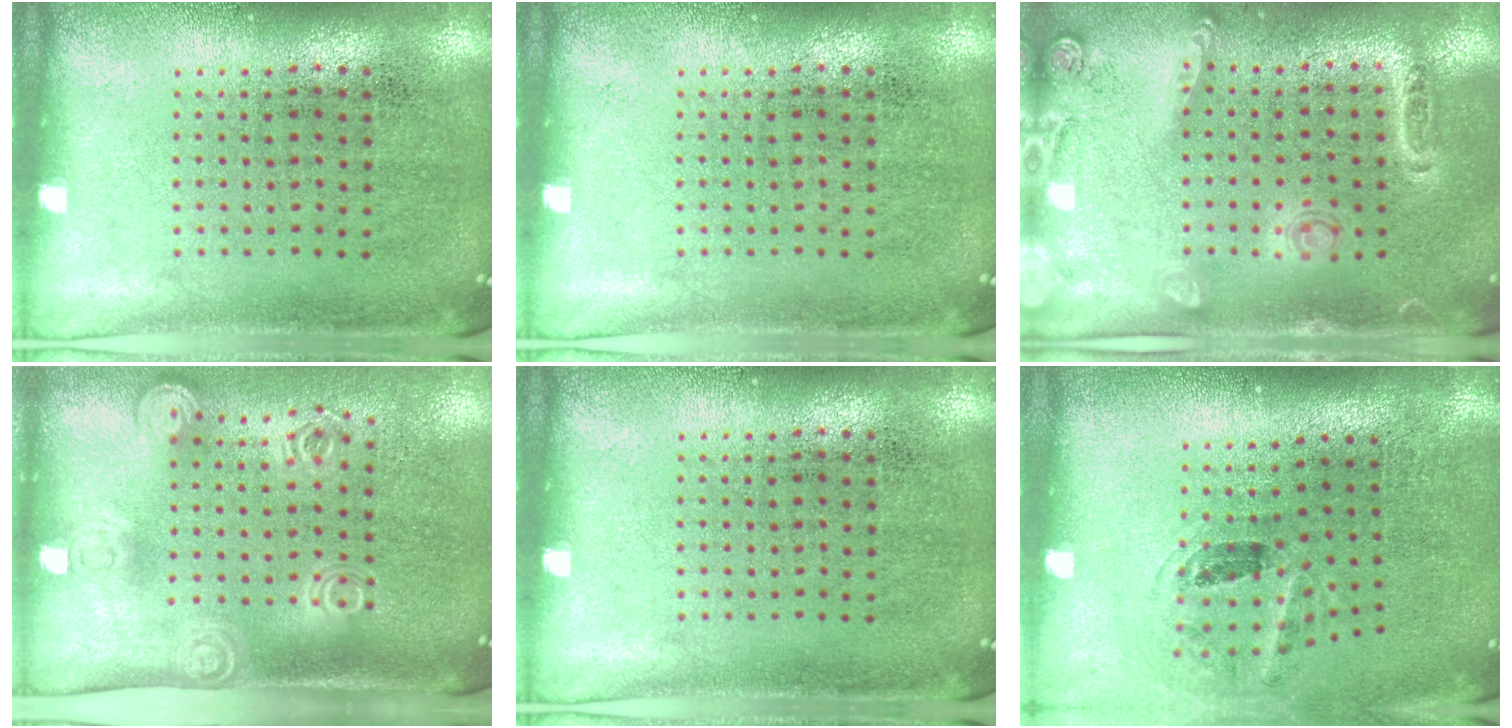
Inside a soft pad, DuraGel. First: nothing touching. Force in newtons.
{"total": 0.0}
{"total": 1.6, "press": 1.4, "slide": 0.8}
{"total": 2.0, "press": 1.4, "slide": 1.4}
{"total": 0.0}
{"total": 1.2, "press": 1.0, "slide": 0.6}